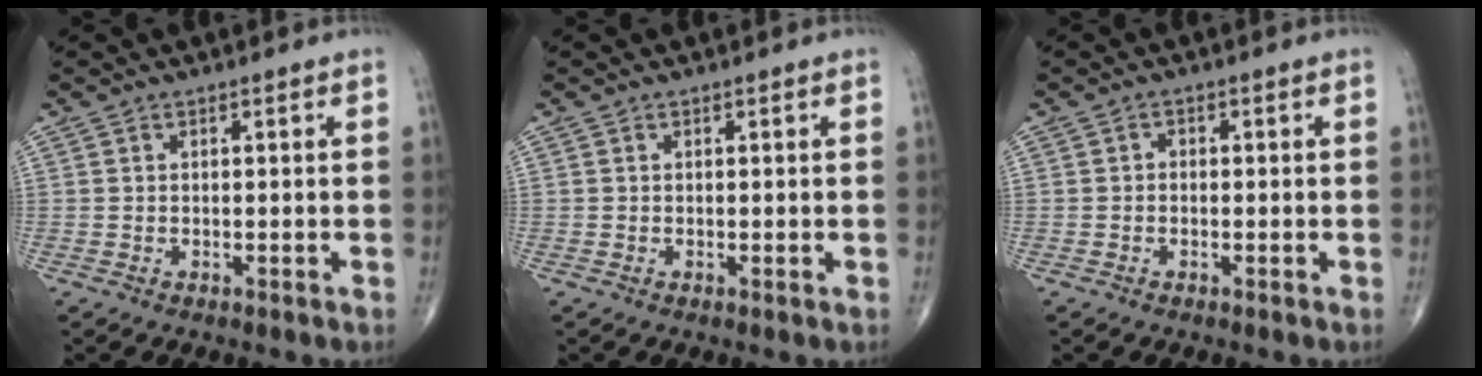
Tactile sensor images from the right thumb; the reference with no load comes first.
{"total": 0.0}
{"total": 0.9, "force": [-0.3, 0.8, 0.5], "torque": [0.002, 0.004, -0.010]}